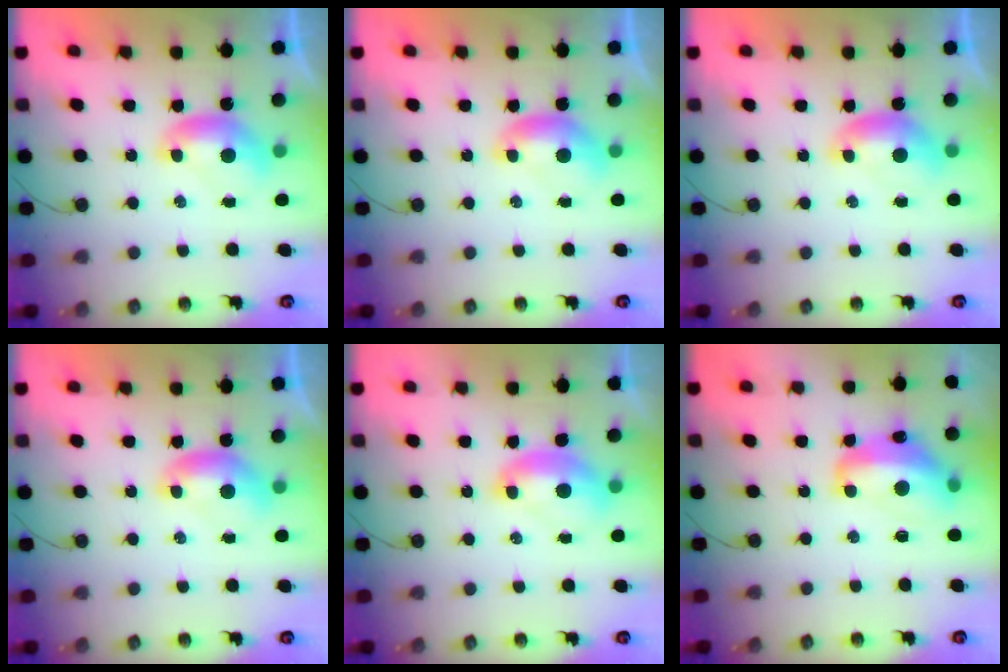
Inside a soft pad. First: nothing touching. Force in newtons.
{"total": 0.0}
{"total": 0.0}
{"total": 0.0}
{"total": 2.2, "press": 2.1, "slide": 0.6}
{"total": 8.2, "press": 8.0, "slide": 1.3}